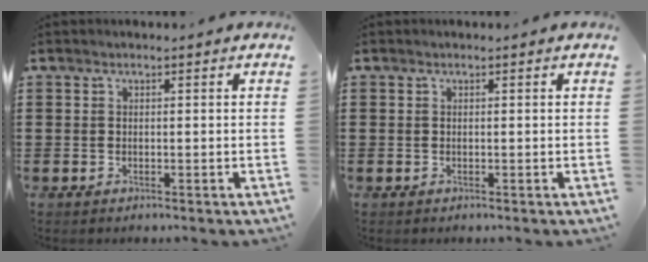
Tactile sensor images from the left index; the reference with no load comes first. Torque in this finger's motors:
{"motor_torque": [0.00, 0.01, 0.00, 0.00]}